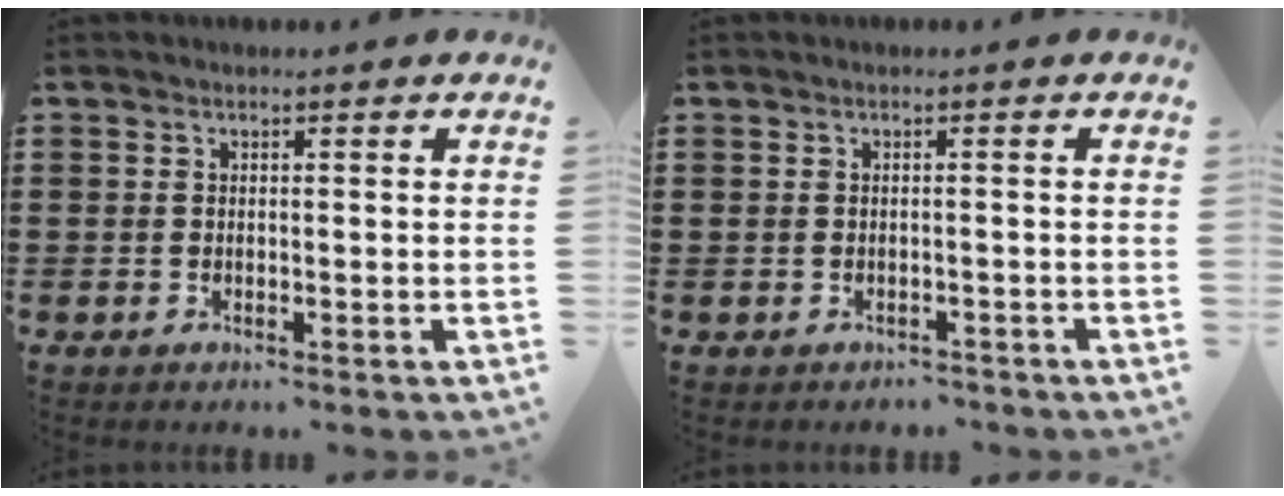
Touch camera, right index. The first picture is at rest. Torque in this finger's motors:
{"motor_torque": [-1.33, 0.81, -0.88, -0.21]}